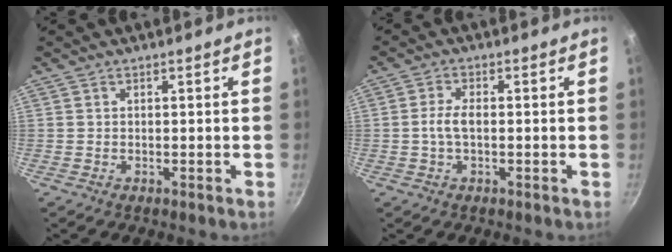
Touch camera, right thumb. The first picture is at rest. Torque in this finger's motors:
{"motor_torque": [0.03, -0.20, 0.97, 0.19, 0.03]}